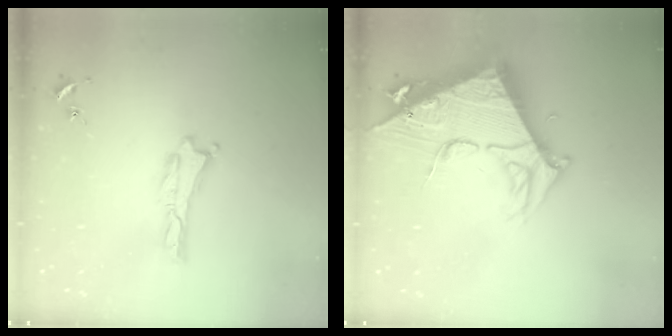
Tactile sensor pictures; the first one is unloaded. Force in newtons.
{"total": 11.1, "press": 11.1, "slide": 1.3}